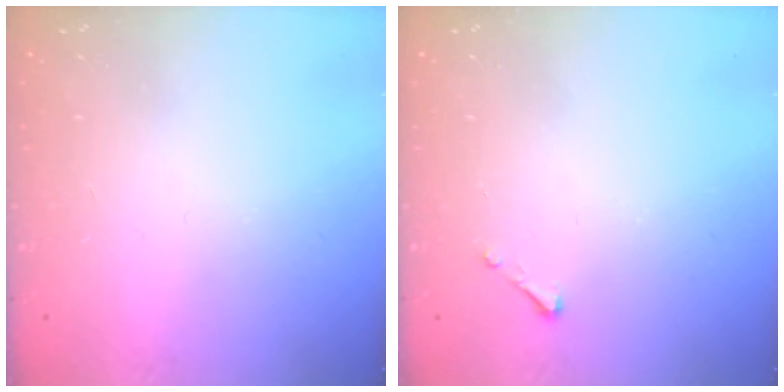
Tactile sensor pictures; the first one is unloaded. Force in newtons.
{"total": 2.5, "press": 2.5, "slide": 0.3}